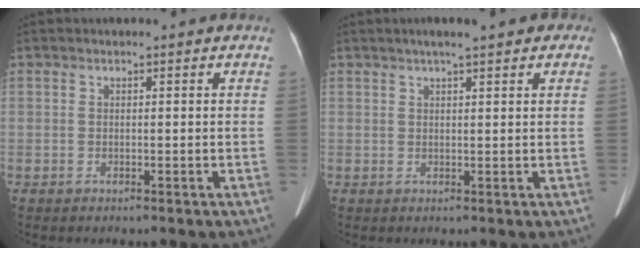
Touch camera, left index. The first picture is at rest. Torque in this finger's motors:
{"motor_torque": [0.34, -0.61, 0.00, 0.00]}